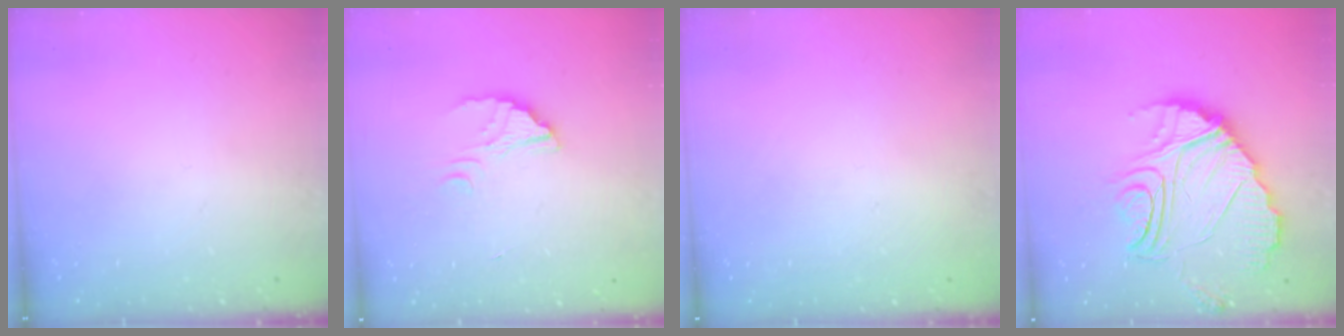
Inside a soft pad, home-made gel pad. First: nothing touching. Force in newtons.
{"total": 2.1, "press": 2.1, "slide": 0.2}
{"total": 2.3, "press": 2.3, "slide": 0.1}
{"total": 15.4, "press": 15.3, "slide": 1.5}